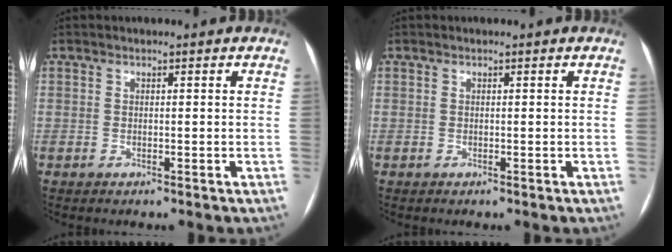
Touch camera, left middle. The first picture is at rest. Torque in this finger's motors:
{"motor_torque": [0.21, -0.30, 0.14, 0.01]}